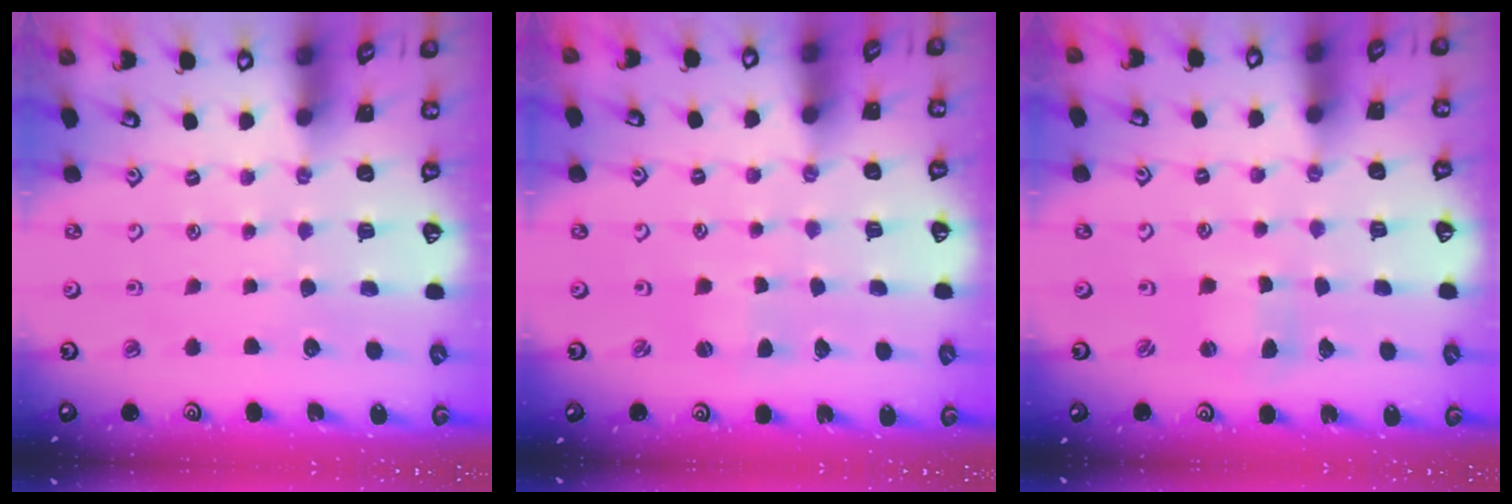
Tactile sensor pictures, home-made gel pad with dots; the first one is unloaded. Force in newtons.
{"total": 2.0, "press": 2.0, "slide": 0.3}
{"total": 1.9, "press": 1.9, "slide": 0.3}